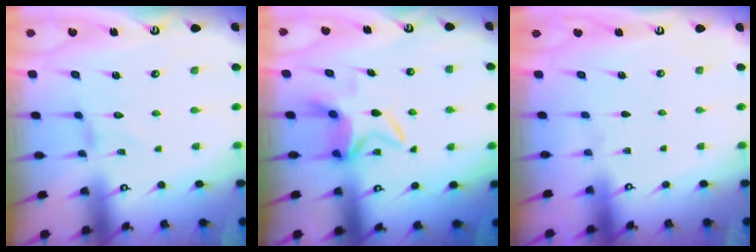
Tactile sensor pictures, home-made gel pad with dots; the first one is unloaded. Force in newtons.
{"total": 6.1, "press": 6.1, "slide": 0.5}
{"total": 0.0}